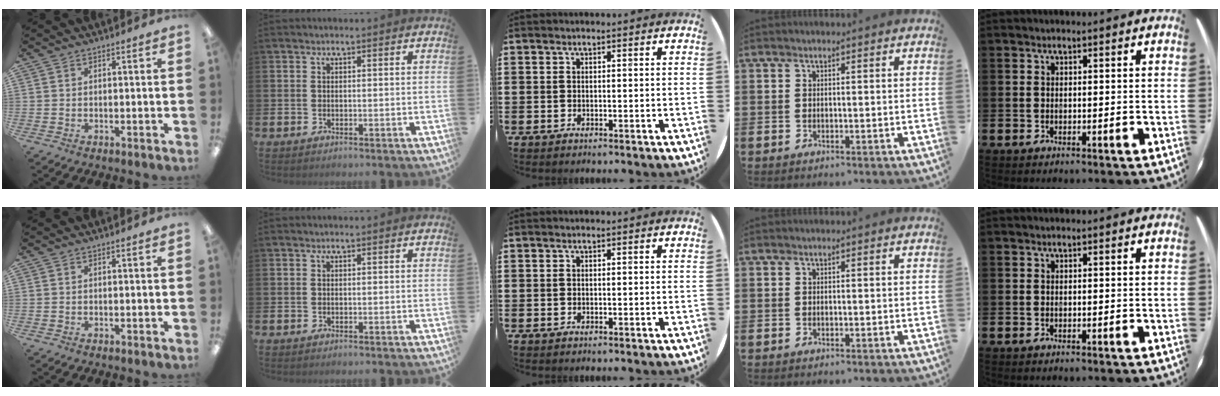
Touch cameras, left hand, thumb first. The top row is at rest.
{}